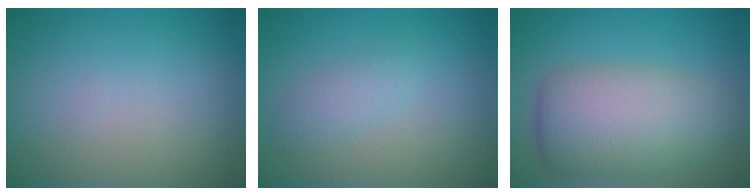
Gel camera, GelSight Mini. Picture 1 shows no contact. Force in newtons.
{"total": 1.8, "press": 1.8, "slide": 0.1}
{"total": 7.5, "press": 7.4, "slide": 0.6}